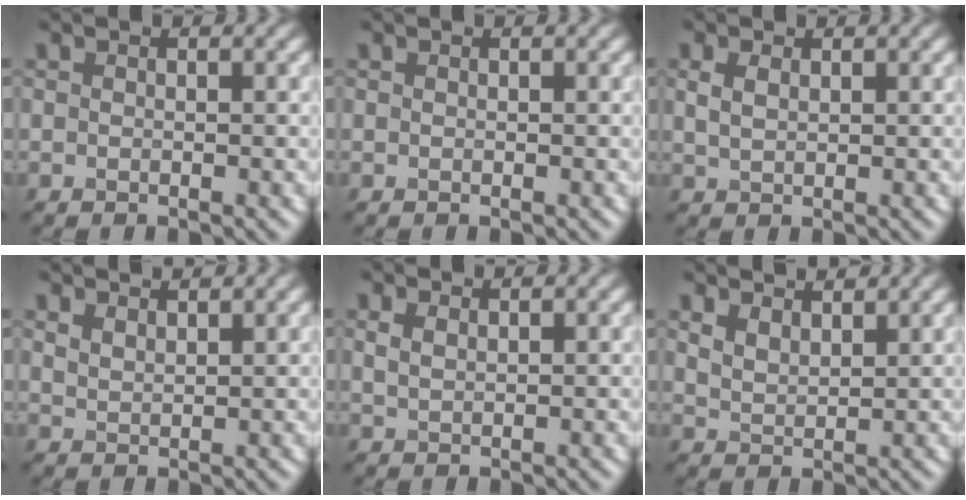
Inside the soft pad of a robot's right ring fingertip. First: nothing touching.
{"total": 0.0}
{"total": 1.6, "force": [0.8, 0.9, 1.1], "torque": [-0.026, 0.000, 0.019]}
{"total": 2.5, "force": [2.2, 0.7, 0.9], "torque": [-0.014, 0.003, 0.035]}
{"total": 1.4, "force": [1.0, 0.6, 0.8], "torque": [-0.020, 0.000, 0.024]}
{"total": 3.7, "force": [3.2, 1.2, 1.5], "torque": [-0.032, 0.004, 0.050]}